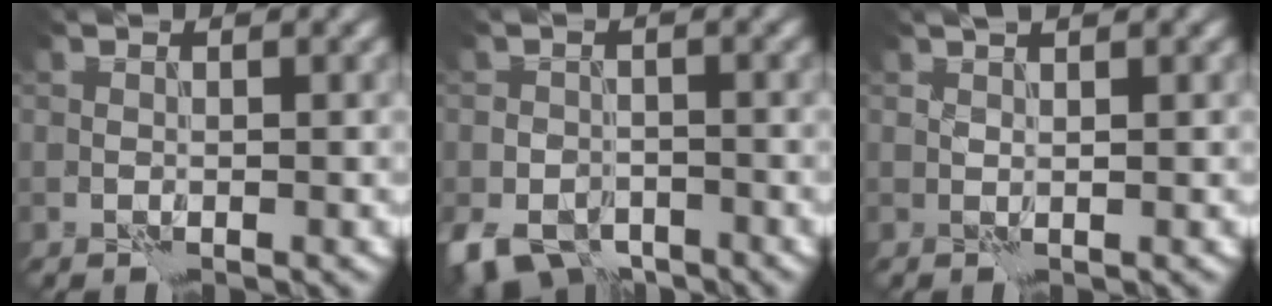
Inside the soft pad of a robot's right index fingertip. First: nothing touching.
{"total": 6.1, "force": [-4.3, 3.5, 2.5], "torque": [-0.041, -0.017, -0.073]}
{"total": 1.4, "force": [1.1, 0.2, 0.9], "torque": [-0.019, -0.001, 0.013]}